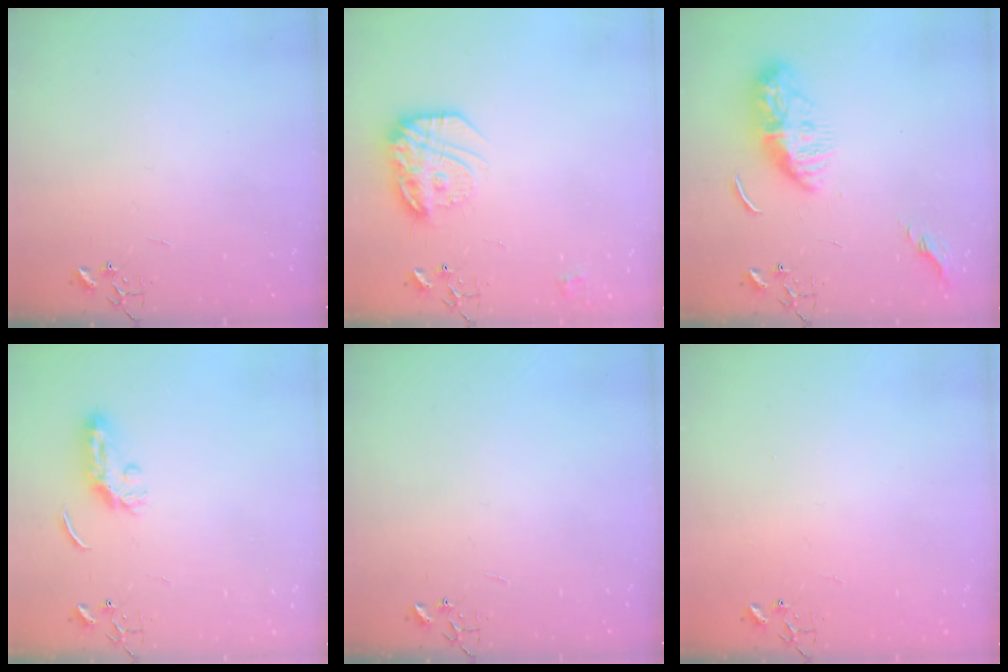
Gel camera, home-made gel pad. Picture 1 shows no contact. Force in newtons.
{"total": 17.4, "press": 17.3, "slide": 1.2}
{"total": 11.4, "press": 11.3, "slide": 0.9}
{"total": 5.6, "press": 5.6, "slide": 0.5}
{"total": 0.0}
{"total": 1.1, "press": 1.1, "slide": 0.1}